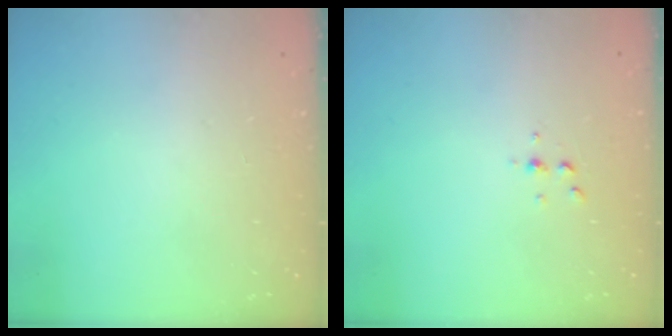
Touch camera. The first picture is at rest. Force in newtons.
{"total": 2.6, "press": 2.6, "slide": 0.3}